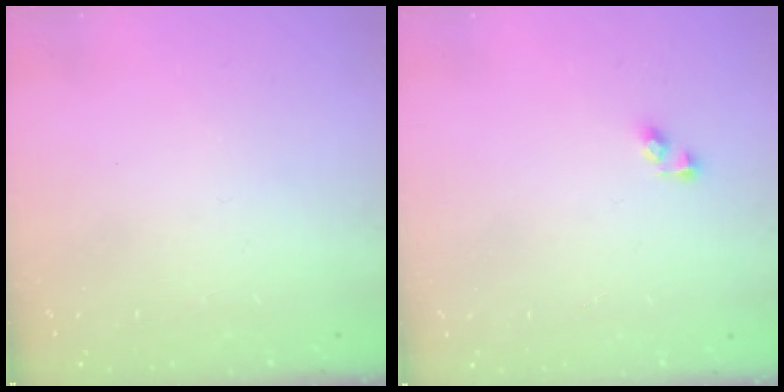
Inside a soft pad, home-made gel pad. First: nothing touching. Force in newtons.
{"total": 3.4, "press": 3.4, "slide": 0.0}